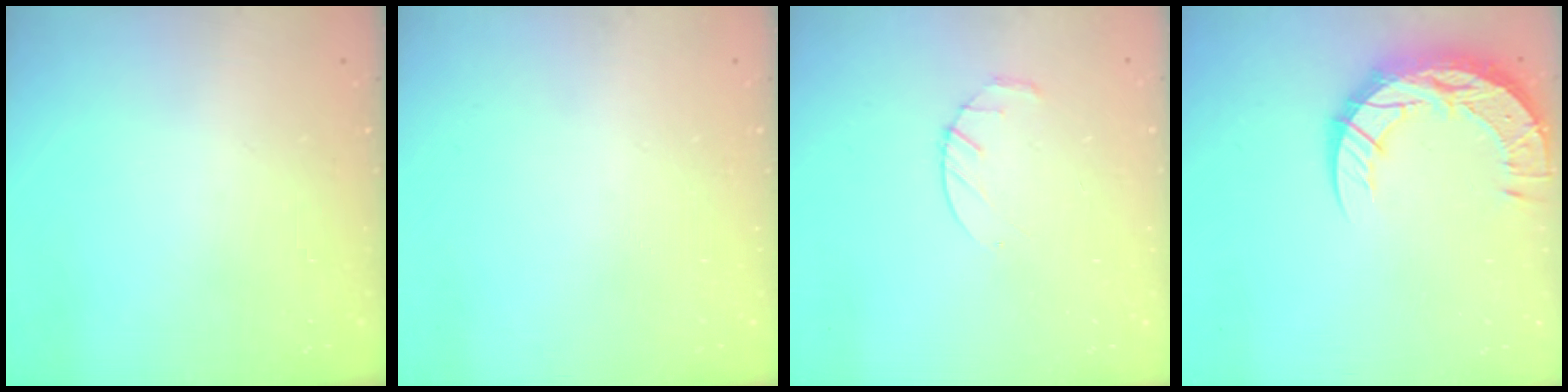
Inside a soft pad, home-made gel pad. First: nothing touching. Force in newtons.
{"total": 0.0}
{"total": 3.2, "press": 3.2, "slide": 0.5}
{"total": 15.7, "press": 15.6, "slide": 1.2}